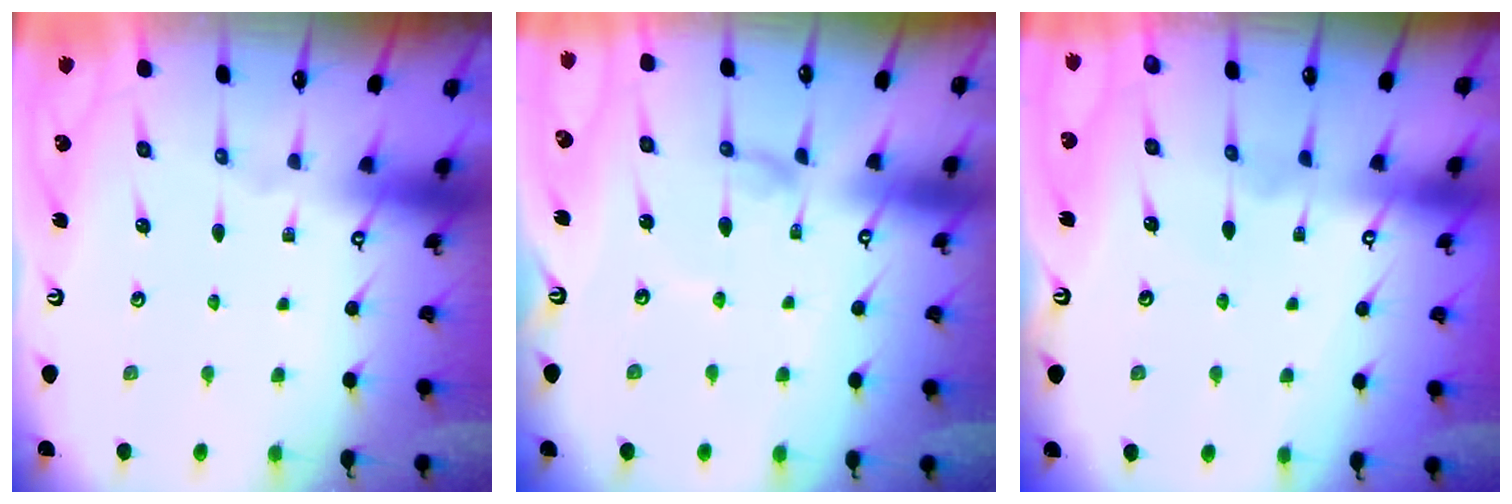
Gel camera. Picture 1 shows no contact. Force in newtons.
{"total": 0.0}
{"total": 2.8, "press": 2.8, "slide": 0.3}